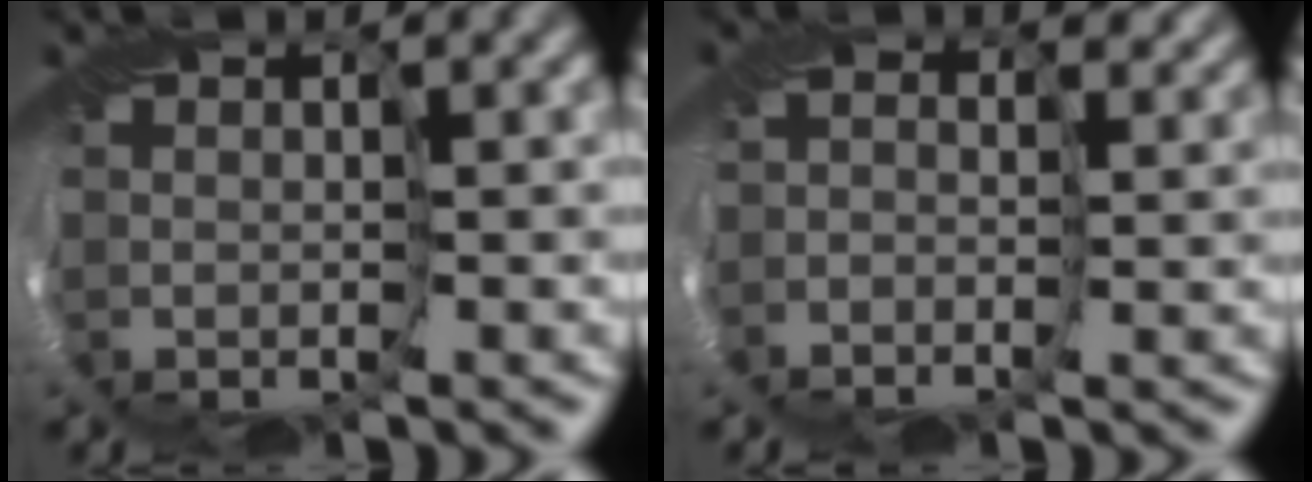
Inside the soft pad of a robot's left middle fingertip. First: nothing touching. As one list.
[{"total": 4.9, "force": [1.6, 3.8, 2.7], "torque": [-0.049, 0.017, 0.016]}]